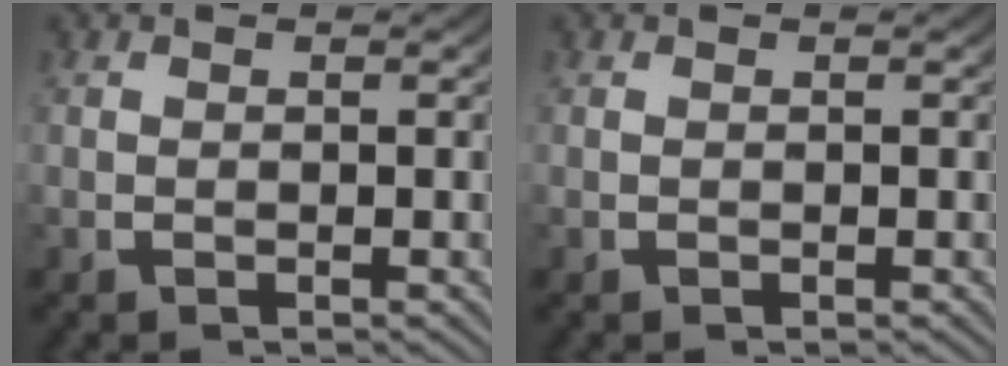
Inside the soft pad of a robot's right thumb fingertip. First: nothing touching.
{"total": 0.0}